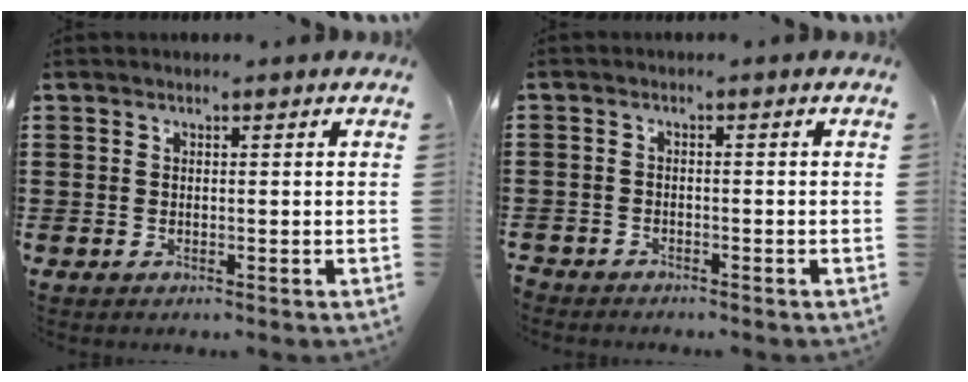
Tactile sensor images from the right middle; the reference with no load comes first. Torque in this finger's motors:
{"motor_torque": [-0.64, -1.00, -0.28, -0.10]}